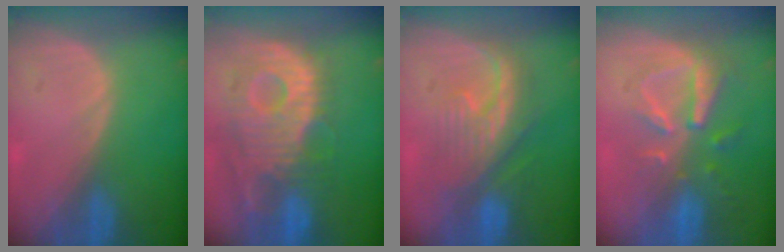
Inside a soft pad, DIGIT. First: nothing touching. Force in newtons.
{"total": 12.2, "press": 10.8, "slide": 5.7}
{"total": 8.0, "press": 7.9, "slide": 1.2}
{"total": 8.1, "press": 7.4, "slide": 3.4}